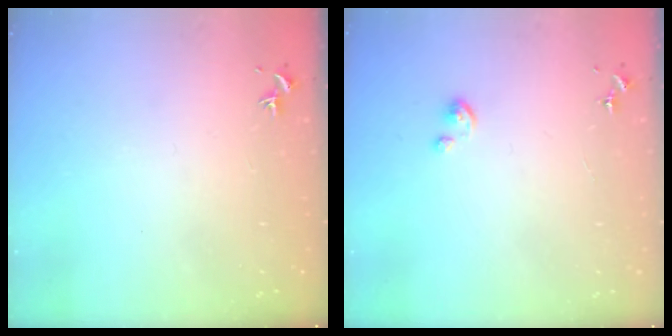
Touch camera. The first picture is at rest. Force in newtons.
{"total": 1.9, "press": 1.9, "slide": 0.2}